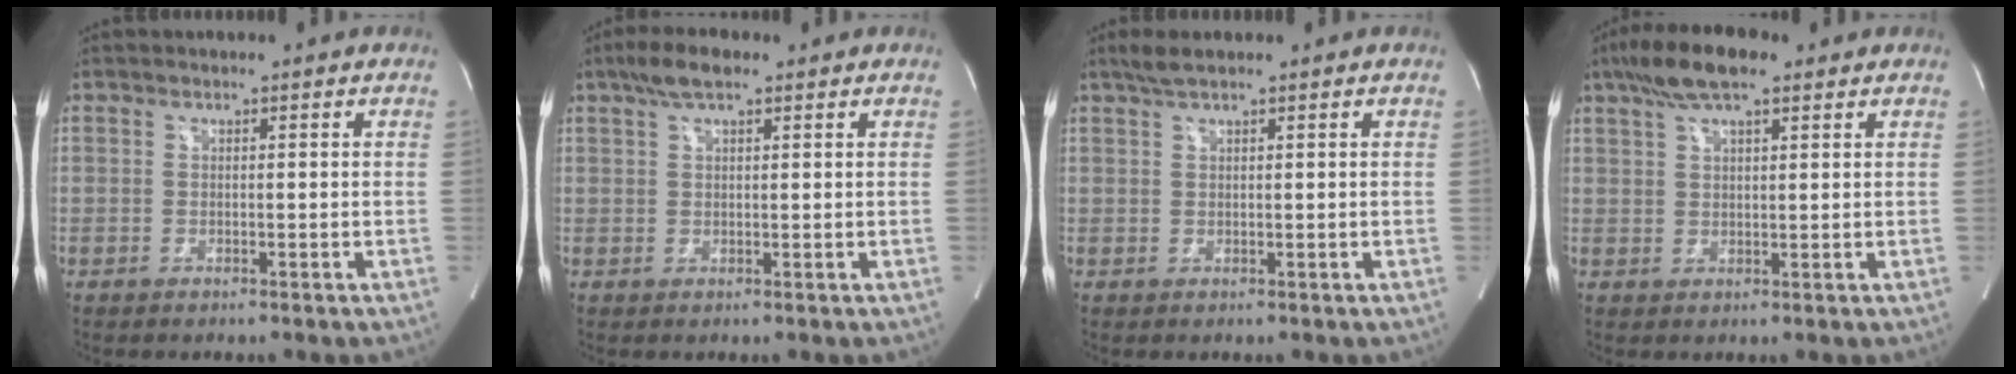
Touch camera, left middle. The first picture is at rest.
{"total": 4.4, "force": [2.9, 1.2, 3.1], "torque": [-0.065, 0.019, 0.053]}
{"total": 2.3, "force": [1.8, 0.2, 1.4], "torque": [-0.034, 0.011, 0.037]}
{"total": 8.1, "force": [5.4, 2.1, 5.6], "torque": [-0.112, 0.024, 0.094]}